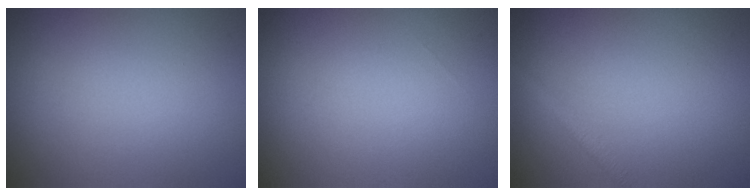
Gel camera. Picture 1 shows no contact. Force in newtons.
{"total": 0.0}
{"total": 1.2, "press": 1.2, "slide": 0.0}